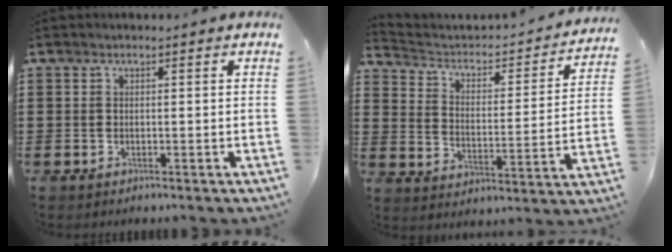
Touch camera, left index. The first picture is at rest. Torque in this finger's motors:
{"motor_torque": [-0.34, 0.66, 0.00, -0.01]}